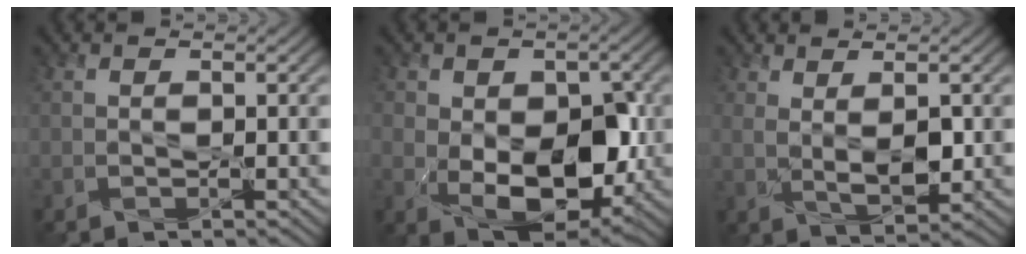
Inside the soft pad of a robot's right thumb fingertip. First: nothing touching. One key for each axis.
{"total": 10.7, "fx": -1.2, "fy": 7.1, "fz": 7.9, "tx": -0.136, "ty": -0.021, "tz": -0.008}
{"total": 4.2, "fx": 1.1, "fy": 1.6, "fz": 3.7, "tx": -0.083, "ty": -0.004, "tz": 0.023}